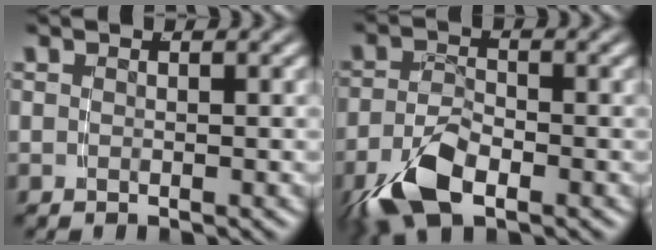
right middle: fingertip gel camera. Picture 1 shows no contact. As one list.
[{"total": 5.4, "force": [-2.9, 2.4, 3.9], "torque": [-0.070, -0.009, -0.048]}]